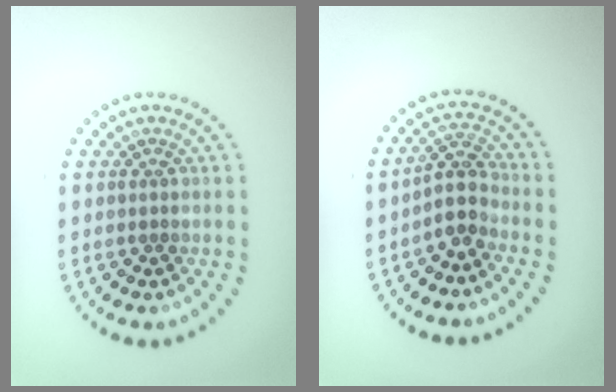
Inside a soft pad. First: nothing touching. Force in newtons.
{"total": 2.7, "press": 2.3, "slide": 1.5}